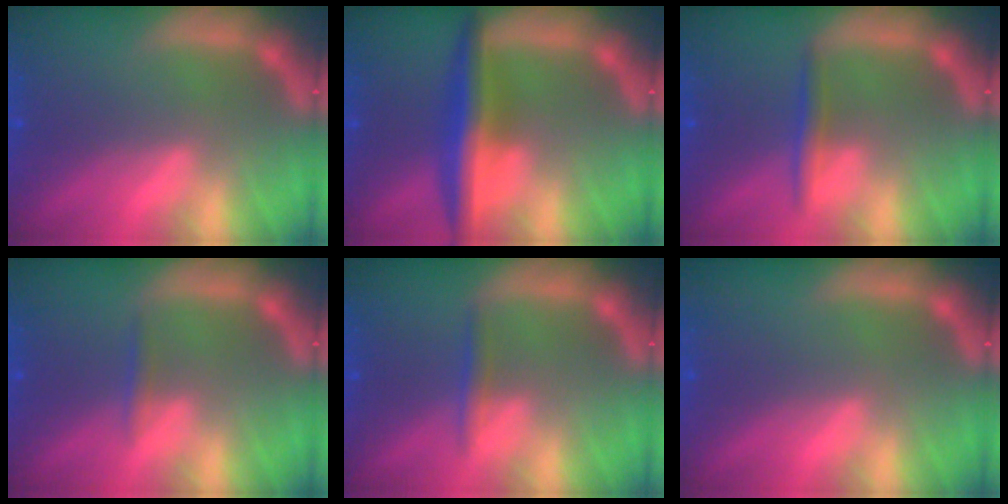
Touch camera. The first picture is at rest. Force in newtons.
{"total": 5.5}
{"total": 1.9}
{"total": 0.9}
{"total": 1.4}
{"total": 0.0}